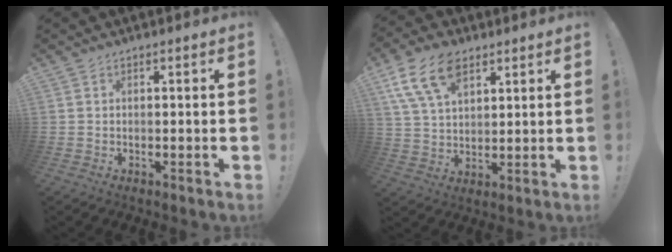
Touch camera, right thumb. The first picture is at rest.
{"total": 13.9, "force": [7.5, 8.2, 8.3], "torque": [-0.159, -0.023, 0.143]}